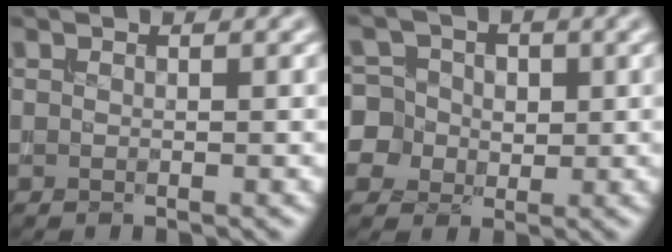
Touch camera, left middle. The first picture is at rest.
{"total": 8.2, "force": [1.6, 7.6, 2.6], "torque": [-0.075, 0.048, 0.010]}